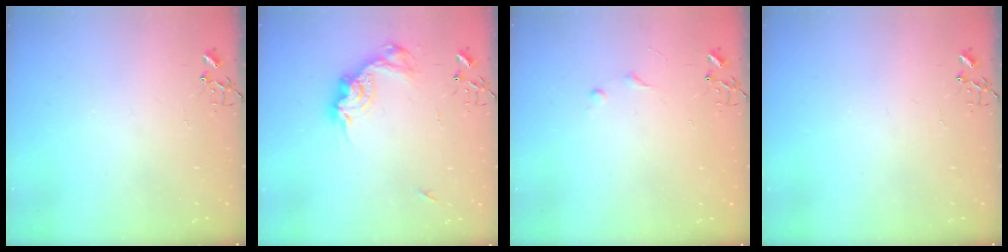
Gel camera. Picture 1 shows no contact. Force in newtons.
{"total": 15.3, "press": 15.3, "slide": 1.0}
{"total": 4.5, "press": 4.5, "slide": 0.6}
{"total": 0.0}